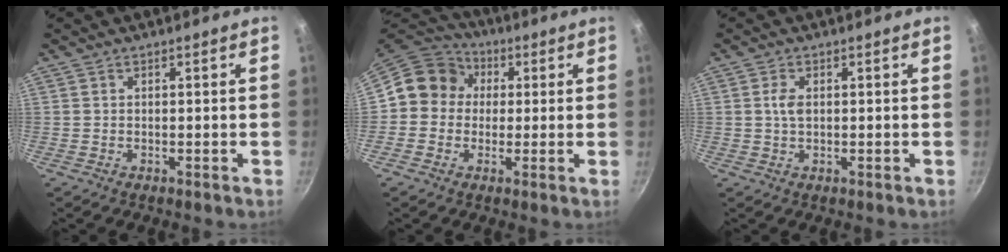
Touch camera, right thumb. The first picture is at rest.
{"total": 10.2, "force": [1.4, 9.3, 3.8], "torque": [-0.031, 0.021, -0.002]}
{"total": 2.5, "force": [0.3, 1.5, 2.0], "torque": [-0.037, 0.001, 0.006]}